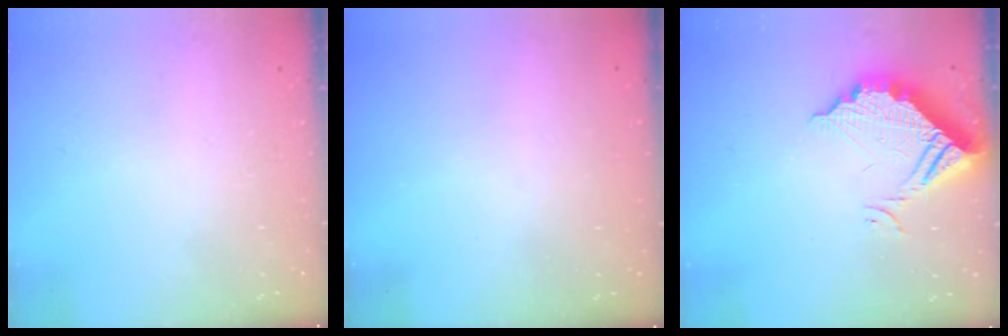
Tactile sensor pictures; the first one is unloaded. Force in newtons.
{"total": 3.0, "press": 3.0, "slide": 0.1}
{"total": 11.0, "press": 11.0, "slide": 0.8}